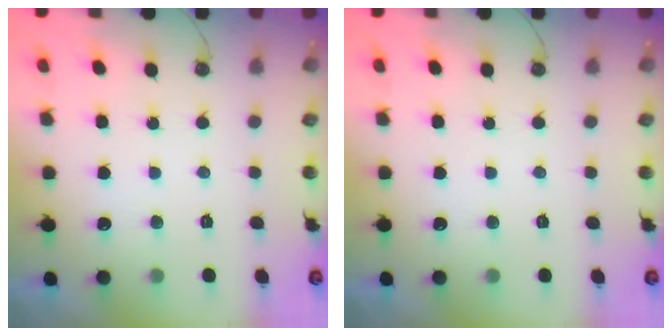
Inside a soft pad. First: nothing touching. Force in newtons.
{"total": 0.0}